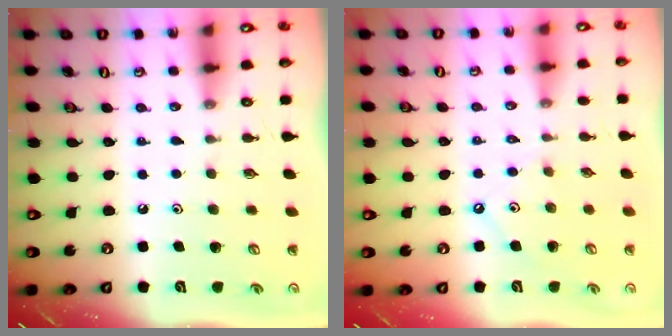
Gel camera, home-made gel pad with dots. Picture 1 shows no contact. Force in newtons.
{"total": 1.6, "press": 1.6, "slide": 0.2}